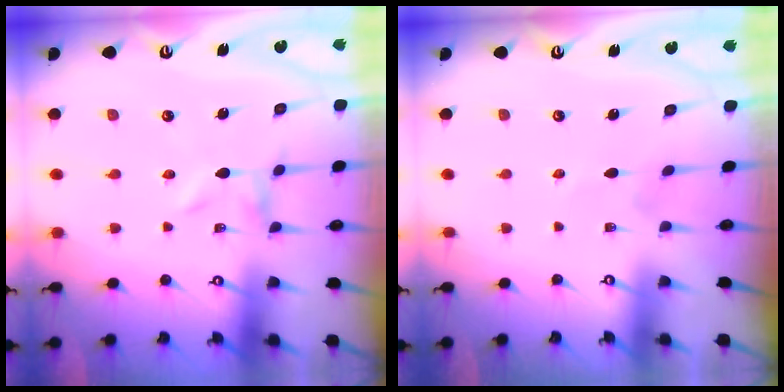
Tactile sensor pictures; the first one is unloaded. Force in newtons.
{"total": 0.8, "press": 0.8, "slide": 0.2}